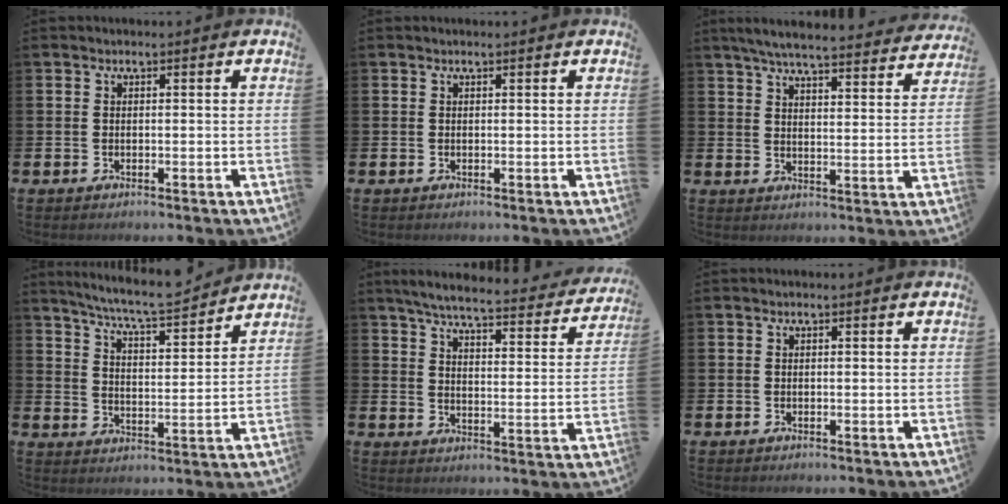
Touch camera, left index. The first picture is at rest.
{"total": 0.0}
{"total": 6.1, "force": [5.8, 0.5, 1.7], "torque": [-0.046, -0.040, 0.100]}
{"total": 7.5, "force": [7.2, 0.2, 2.3], "torque": [-0.069, -0.049, 0.125]}
{"total": 5.8, "force": [5.3, 0.7, 2.2], "torque": [-0.055, -0.040, 0.085]}
{"total": 0.0}